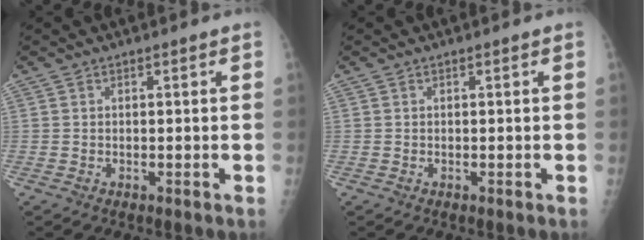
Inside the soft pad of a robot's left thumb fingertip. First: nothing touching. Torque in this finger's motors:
{"motor_torque": [0.02, 0.02, 0.00, -0.03, 0.00]}